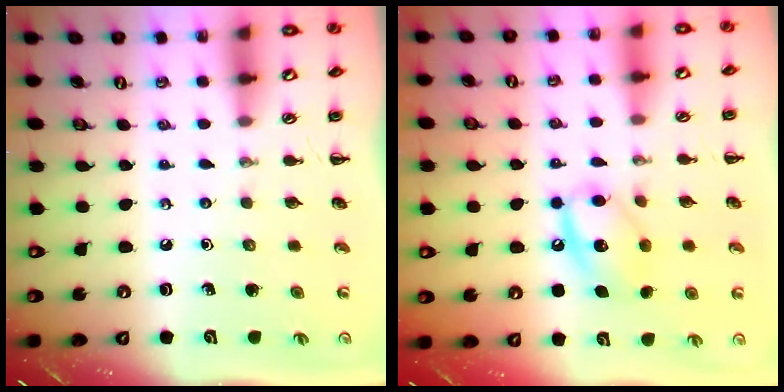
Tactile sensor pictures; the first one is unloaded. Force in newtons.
{"total": 12.0, "press": 11.9, "slide": 1.8}